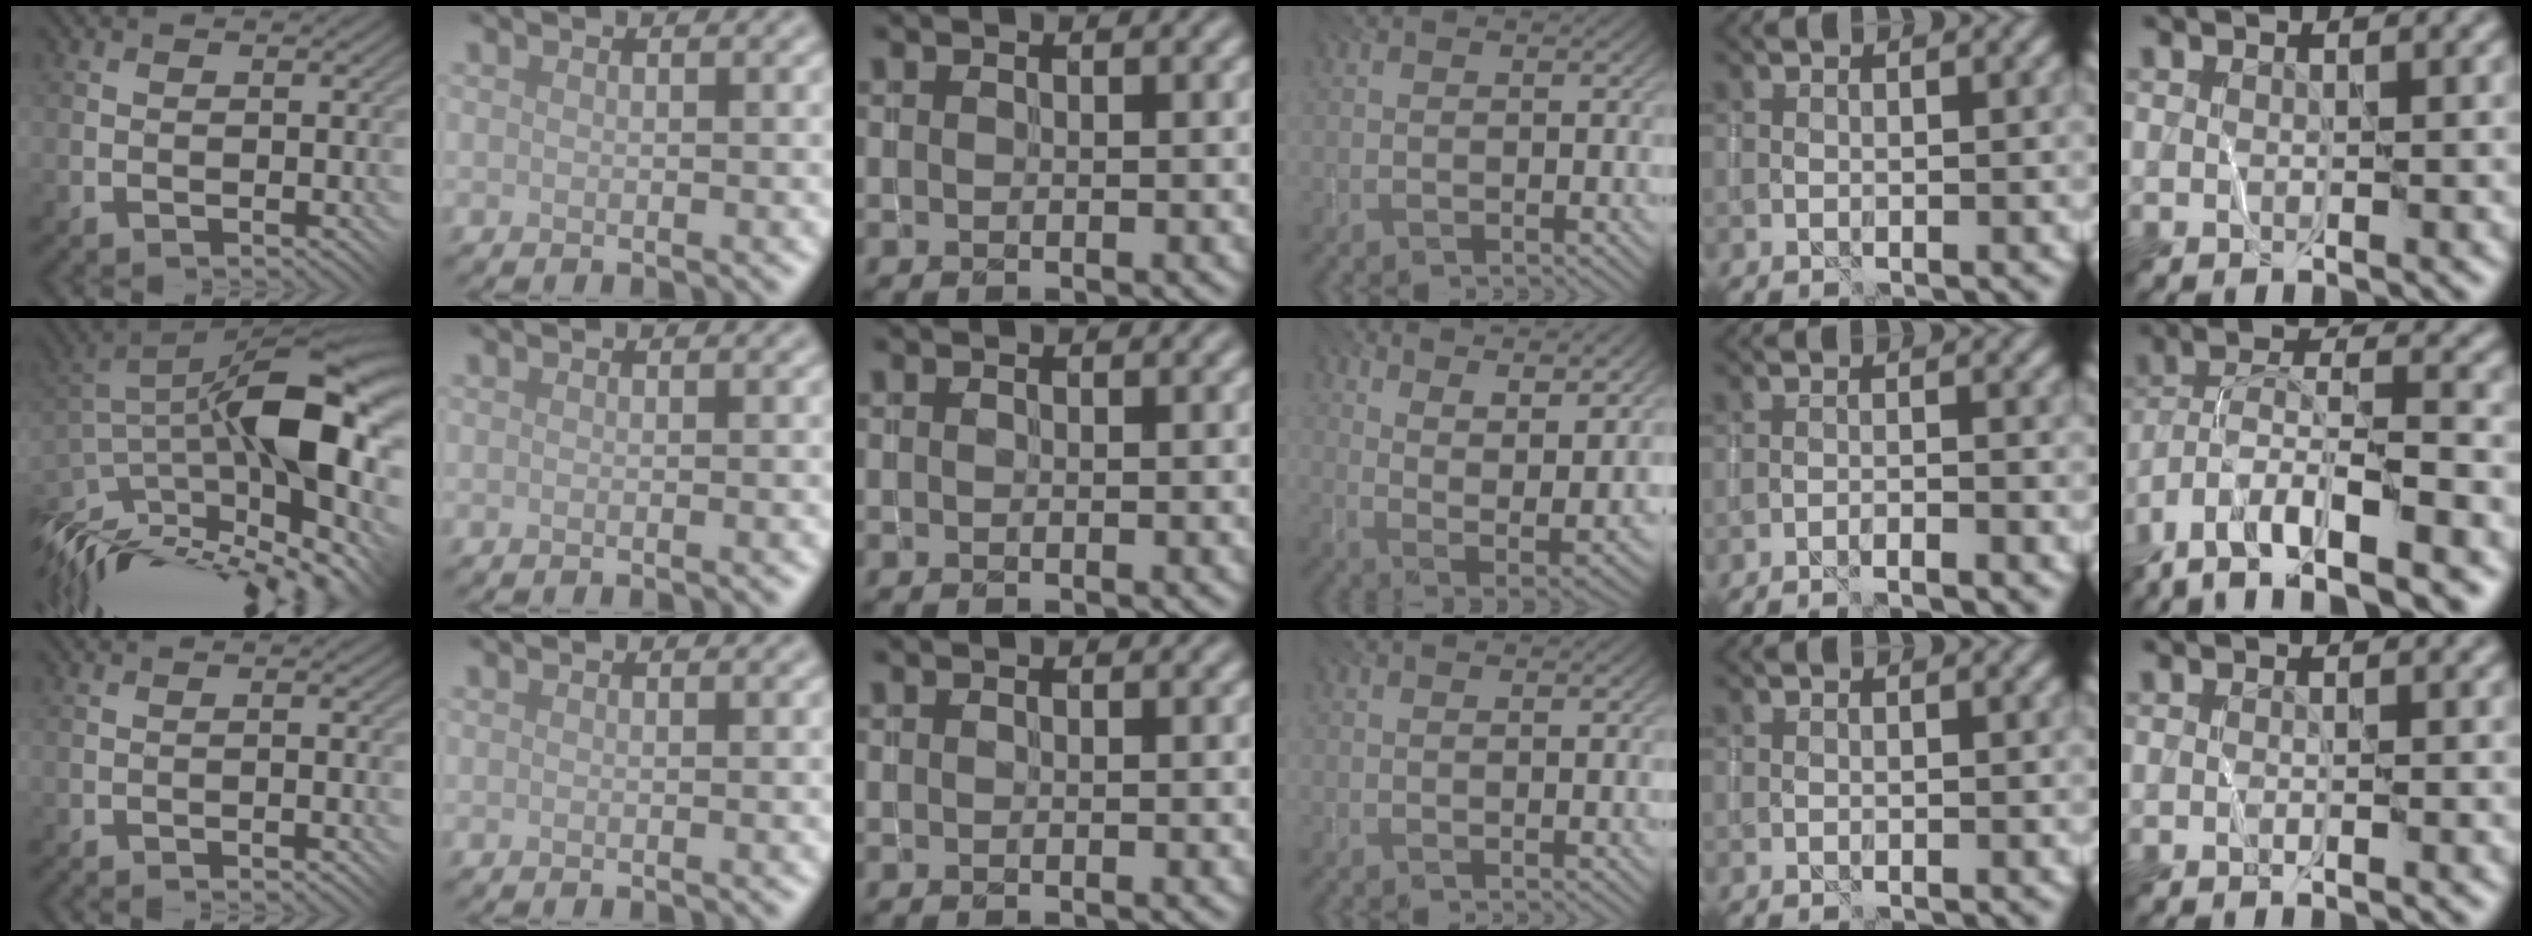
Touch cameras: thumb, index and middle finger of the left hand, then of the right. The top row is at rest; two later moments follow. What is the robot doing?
{"motion": "wrap", "object": "yarn"}